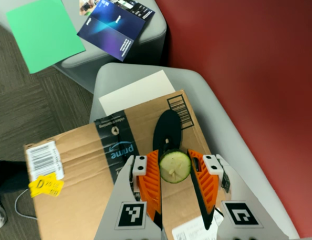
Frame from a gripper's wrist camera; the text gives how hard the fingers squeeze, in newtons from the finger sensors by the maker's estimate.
{"total": 11.5, "left": 11.7, "right": 11.2}